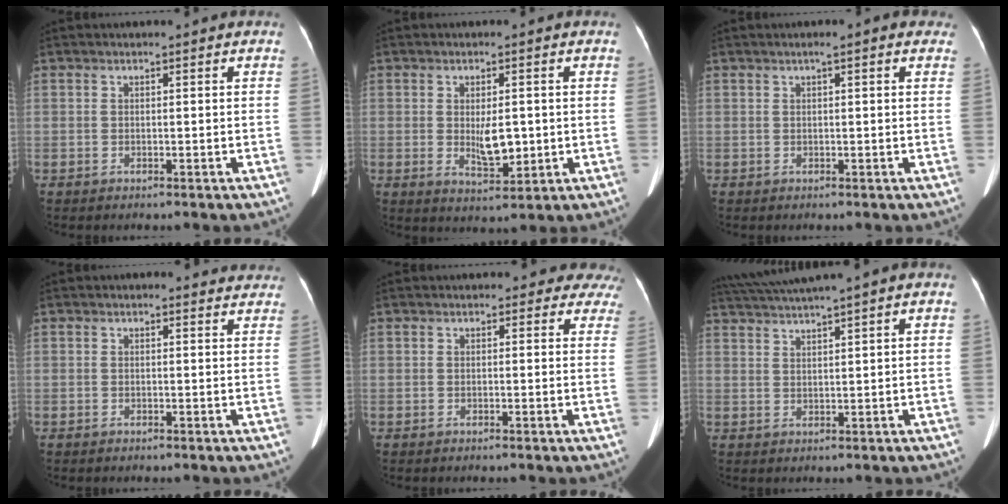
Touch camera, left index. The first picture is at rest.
{"total": 5.0, "force": [-0.2, 1.9, 4.7], "torque": [-0.082, -0.010, 0.006]}
{"total": 3.2, "force": [1.9, 0.6, 2.5], "torque": [-0.029, 0.019, 0.021]}
{"total": 2.5, "force": [2.1, 1.4, 0.1], "torque": [0.006, 0.001, 0.003]}
{"total": 5.4, "force": [4.7, 2.7, -0.1], "torque": [0.042, -0.010, 0.014]}
{"total": 6.6, "force": [5.1, -1.1, 3.9], "torque": [-0.075, 0.029, 0.091]}